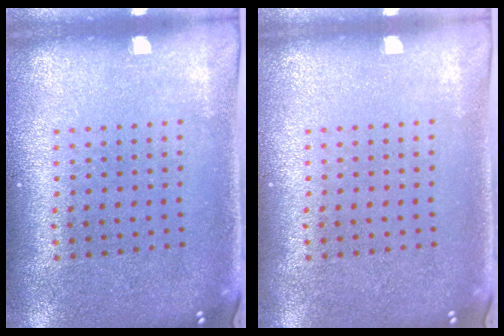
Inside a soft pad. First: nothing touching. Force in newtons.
{"total": 0.0}